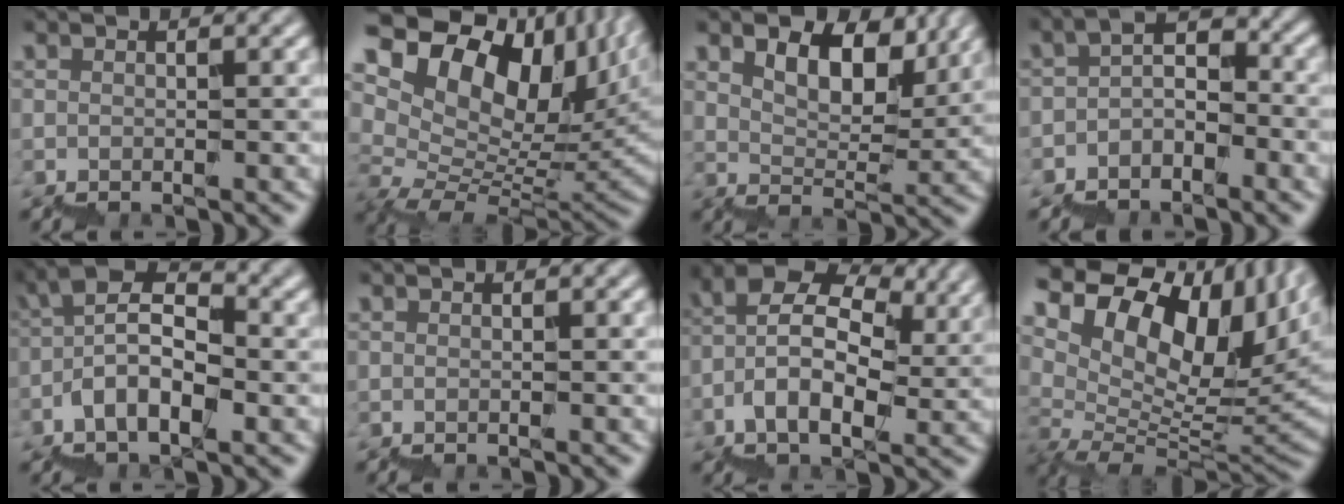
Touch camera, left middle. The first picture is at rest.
{"total": 16.1, "force": [10.0, 8.9, 8.9], "torque": [-0.156, 0.038, 0.189]}
{"total": 5.8, "force": [4.9, 2.0, 2.5], "torque": [-0.042, 0.013, 0.087]}
{"total": 2.2, "force": [-1.4, 1.2, 1.2], "torque": [-0.022, 0.016, -0.030]}
{"total": 5.5, "force": [-1.4, 2.4, 4.7], "torque": [-0.083, 0.028, -0.027]}
{"total": 0.0}
{"total": 9.7, "force": [1.3, 6.1, 7.4], "torque": [-0.137, 0.028, 0.016]}
{"total": 14.4, "force": [8.2, 7.0, 9.5], "torque": [-0.163, 0.025, 0.161]}